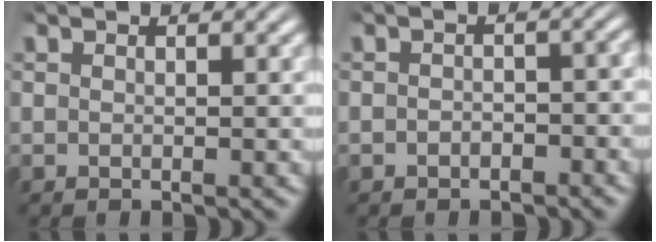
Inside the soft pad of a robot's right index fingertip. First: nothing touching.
{"total": 1.6, "force": [-1.3, 0.7, 0.5], "torque": [0.000, -0.003, -0.023]}